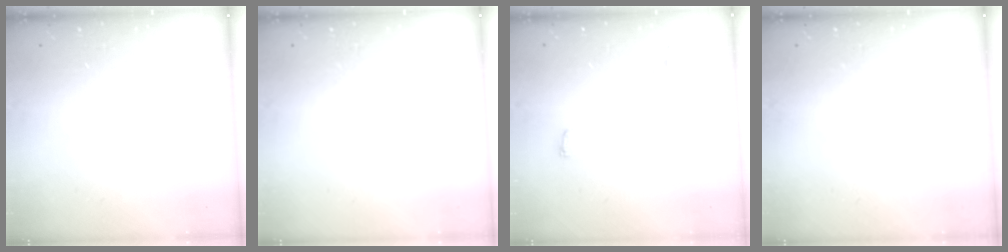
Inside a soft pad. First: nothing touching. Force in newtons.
{"total": 0.0}
{"total": 3.3, "press": 2.9, "slide": 1.7}
{"total": 0.0}